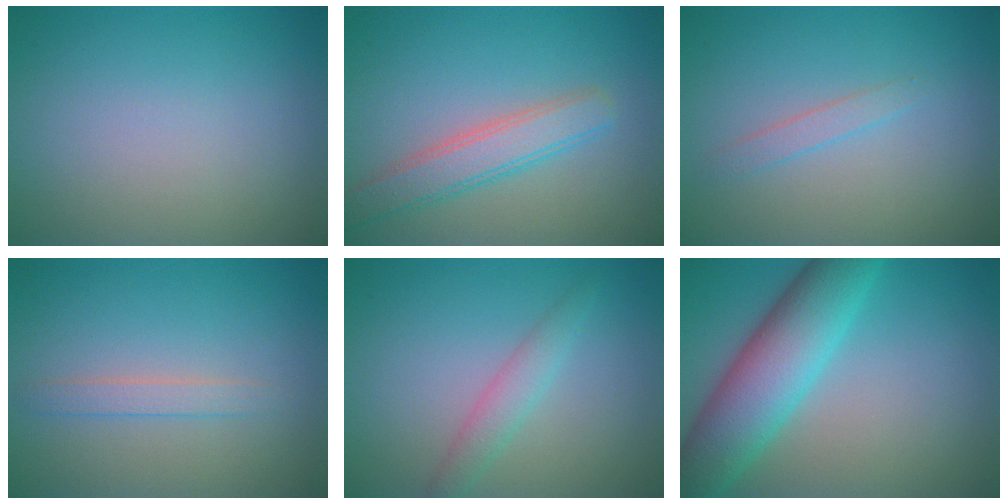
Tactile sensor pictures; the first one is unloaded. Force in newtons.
{"total": 3.7, "press": 3.7, "slide": 0.2}
{"total": 1.2, "press": 1.2, "slide": 0.1}
{"total": 1.5, "press": 1.5, "slide": 0.1}
{"total": 1.6, "press": 1.6, "slide": 0.1}
{"total": 8.5, "press": 8.5, "slide": 0.1}